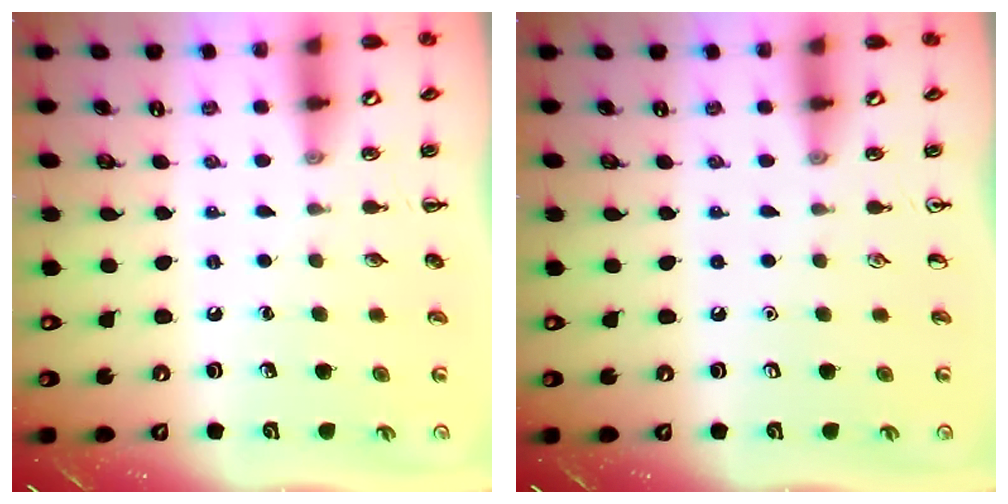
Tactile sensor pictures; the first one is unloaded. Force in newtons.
{"total": 0.0}